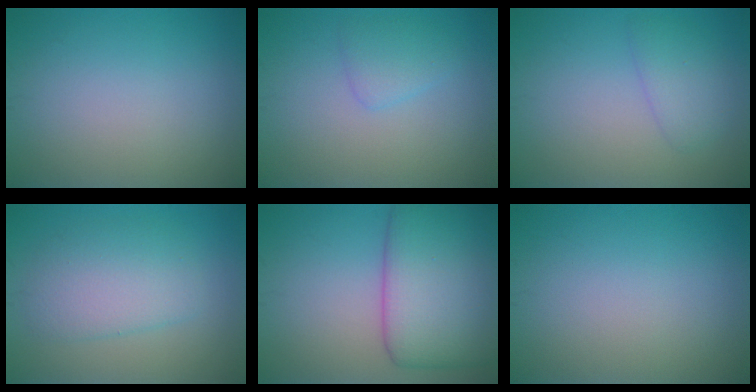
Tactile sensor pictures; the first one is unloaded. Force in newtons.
{"total": 1.8, "press": 1.8, "slide": 0.1}
{"total": 2.2, "press": 2.2, "slide": 0.1}
{"total": 4.3, "press": 4.3, "slide": 0.2}
{"total": 9.2, "press": 9.2, "slide": 0.1}
{"total": 0.0}